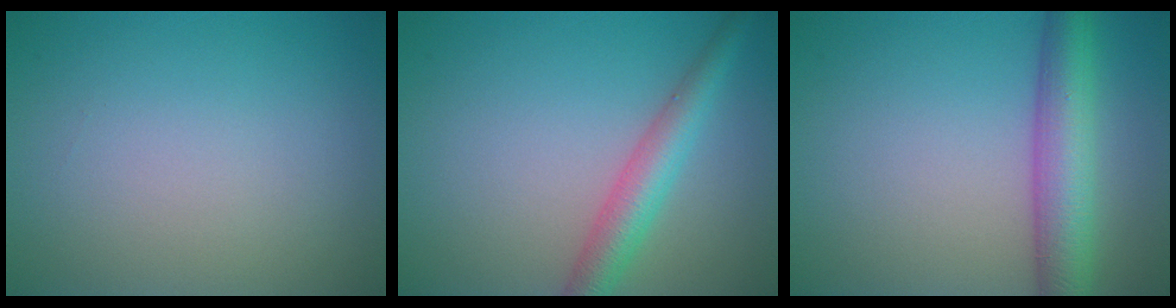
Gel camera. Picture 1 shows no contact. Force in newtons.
{"total": 3.8, "press": 3.8, "slide": 0.2}
{"total": 5.8, "press": 5.8, "slide": 0.3}